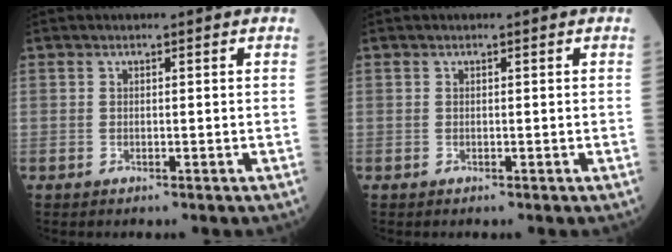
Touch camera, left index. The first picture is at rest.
{"total": 0.0}